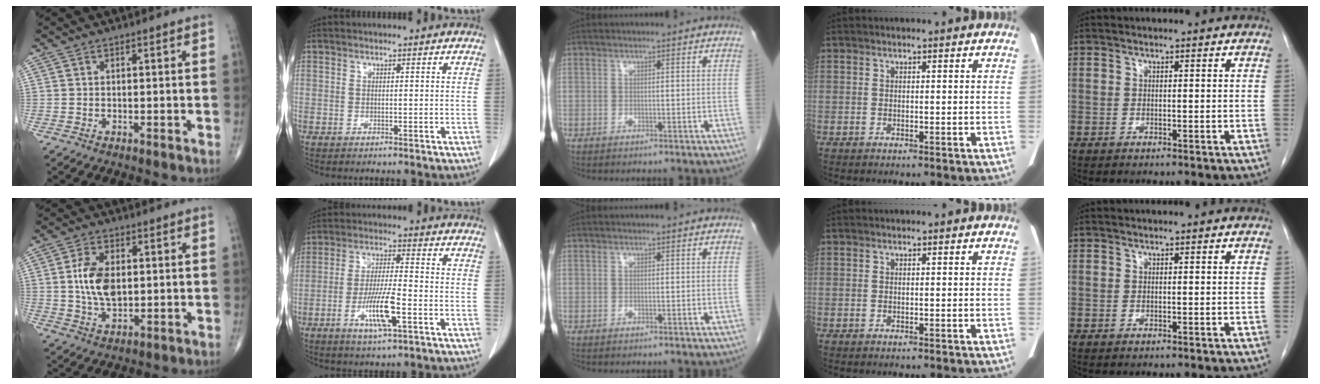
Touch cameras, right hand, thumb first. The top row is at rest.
{"thumb": {"total": 8.9, "force": [0.9, 5.2, 7.2], "torque": [-0.133, -0.006, 0.020]}, "index": {"total": 8.7, "force": [-3.4, 0.9, 7.9], "torque": [-0.153, -0.009, -0.061]}}